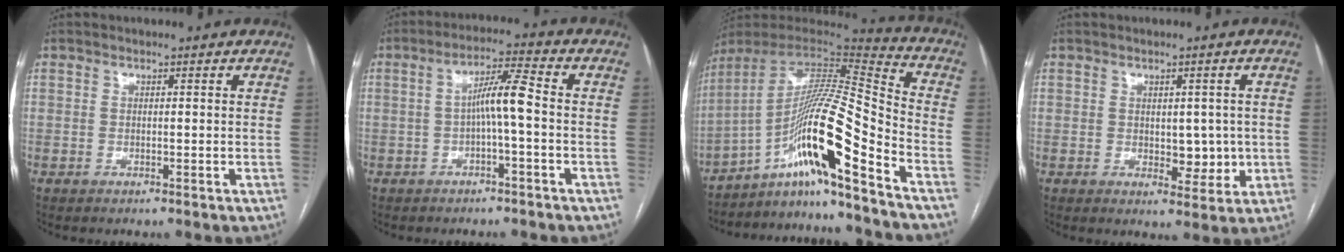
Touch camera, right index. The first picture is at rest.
{"total": 5.9, "force": [-0.7, 0.2, 5.8], "torque": [-0.102, 0.020, -0.011]}
{"total": 17.9, "force": [-10.3, -0.9, 14.6], "torque": [-0.272, 0.008, -0.182]}
{"total": 5.0, "force": [-0.1, 2.9, 4.1], "torque": [-0.046, -0.001, 0.008]}